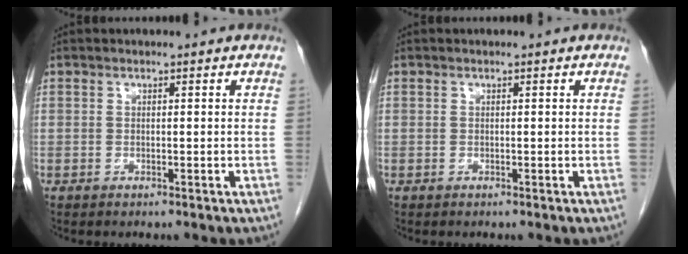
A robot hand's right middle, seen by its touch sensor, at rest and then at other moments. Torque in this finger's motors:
{"motor_torque": [0.00, 0.00, 0.02, -0.01]}